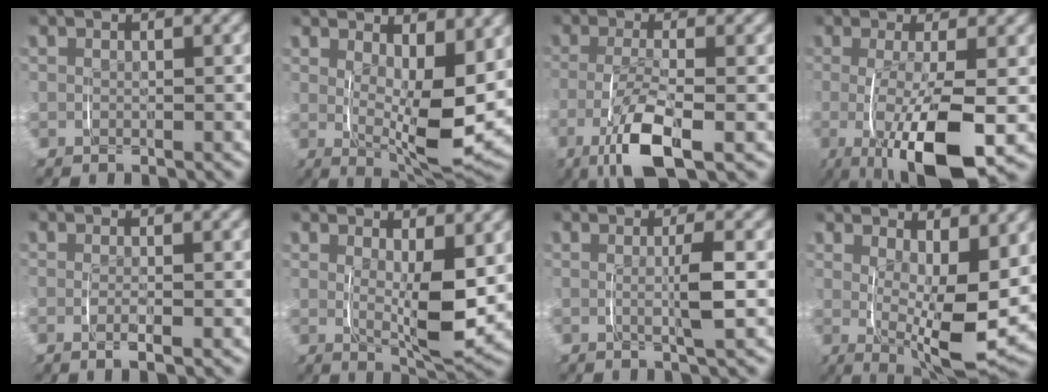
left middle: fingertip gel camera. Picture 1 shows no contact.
{"total": 7.6, "force": [1.6, 2.6, 7.0], "torque": [-0.104, -0.026, 0.030]}
{"total": 5.9, "force": [-2.2, 1.7, 5.2], "torque": [-0.105, -0.007, -0.035]}
{"total": 9.1, "force": [-1.6, 2.5, 8.6], "torque": [-0.138, -0.007, -0.022]}
{"total": 1.3, "force": [-0.5, 0.0, 1.2], "torque": [-0.031, -0.004, -0.007]}
{"total": 5.1, "force": [1.2, 1.6, 4.7], "torque": [-0.080, -0.023, 0.024]}
{"total": 2.3, "force": [0.1, -0.1, 2.3], "torque": [-0.035, -0.002, 0.001]}
{"total": 8.1, "force": [0.5, 2.8, 7.6], "torque": [-0.115, -0.029, 0.015]}